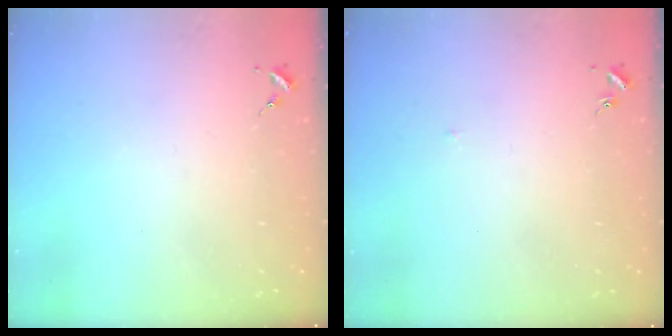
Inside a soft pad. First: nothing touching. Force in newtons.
{"total": 1.4, "press": 1.3, "slide": 0.3}